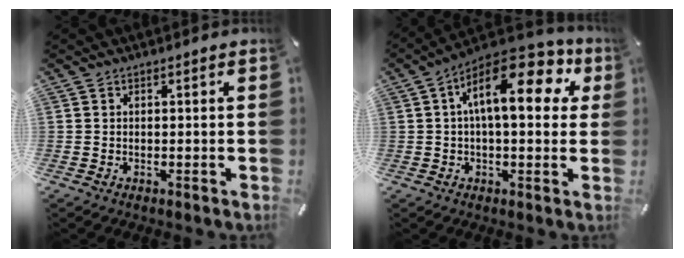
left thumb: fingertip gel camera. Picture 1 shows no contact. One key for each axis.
{"total": 16.5, "fx": 5.4, "fy": 7.5, "fz": 13.7, "tx": -0.217, "ty": -0.023, "tz": 0.089}